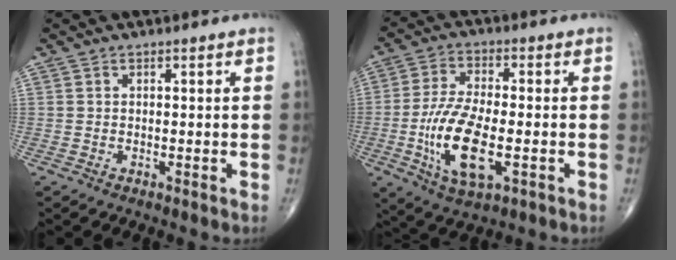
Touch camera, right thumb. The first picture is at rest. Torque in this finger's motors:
{"motor_torque": [1.33, 3.63, 1.10, 0.27, 0.16]}